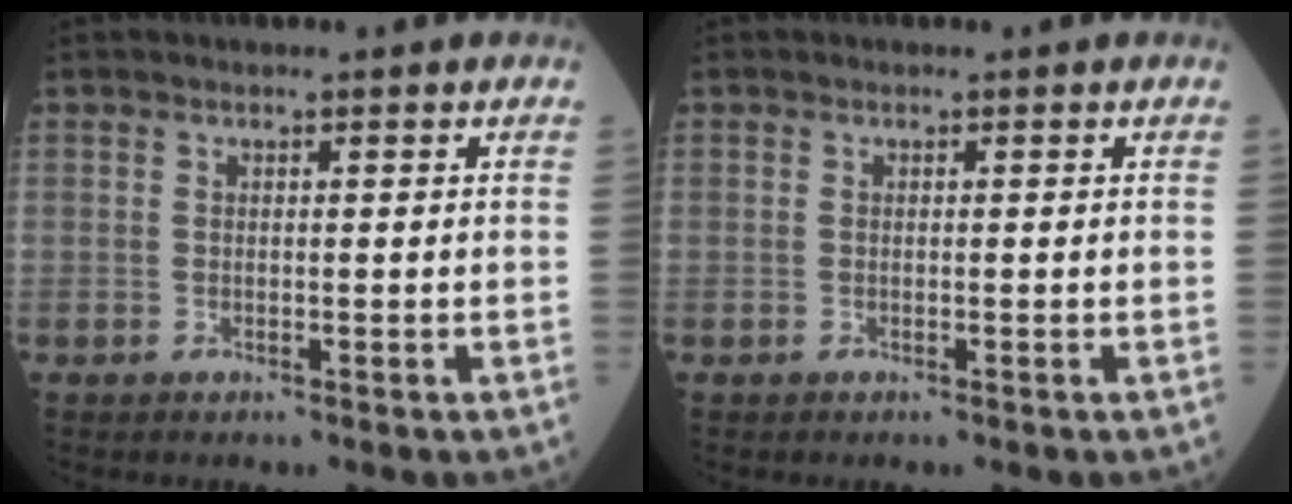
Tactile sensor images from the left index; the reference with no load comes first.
{"total": 0.0}